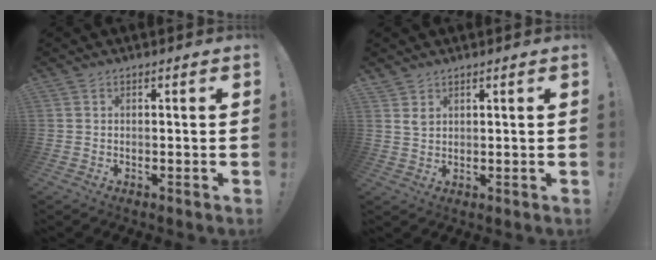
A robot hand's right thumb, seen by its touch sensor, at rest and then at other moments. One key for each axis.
{"total": 2.5, "fx": 1.8, "fy": 1.2, "fz": 1.1, "tx": -0.009, "ty": -0.015, "tz": 0.032}